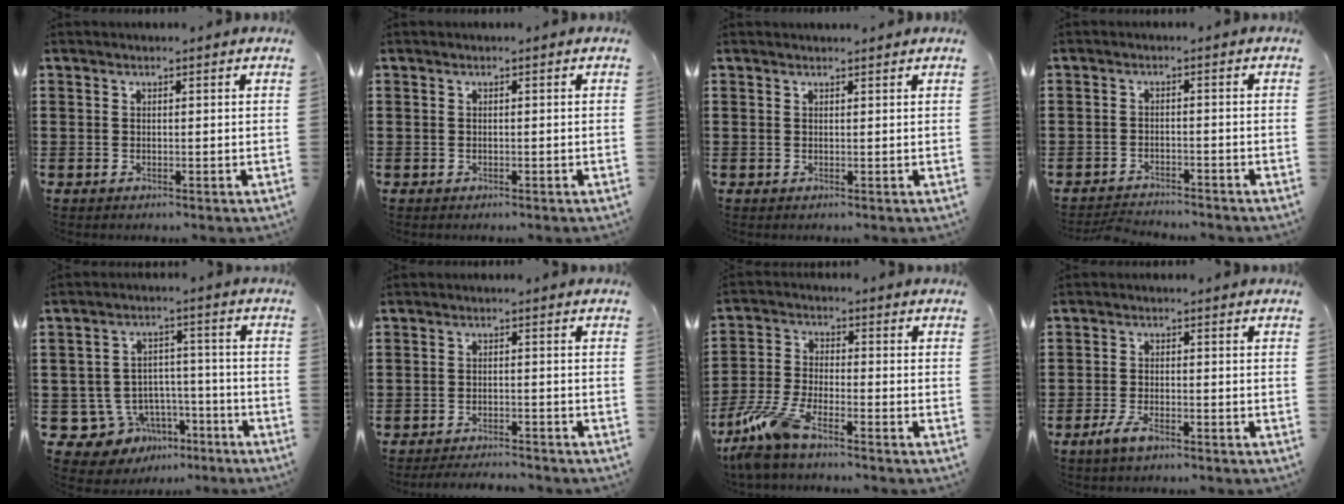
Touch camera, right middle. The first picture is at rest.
{"total": 0.0}
{"total": 0.7, "force": [0.7, 0.0, 0.1], "torque": [0.005, -0.004, 0.011]}
{"total": 2.3, "force": [-2.2, 0.2, -0.1], "torque": [-0.007, -0.001, -0.049]}
{"total": 7.2, "force": [-4.4, 5.6, 1.6], "torque": [-0.059, 0.019, -0.081]}
{"total": 2.5, "force": [-2.5, 0.1, 0.2], "torque": [-0.008, -0.001, -0.053]}
{"total": 8.0, "force": [-6.1, 1.4, 4.9], "torque": [-0.131, -0.015, -0.124]}
{"total": 3.2, "force": [-2.0, 1.0, 2.2], "torque": [-0.059, -0.005, -0.043]}